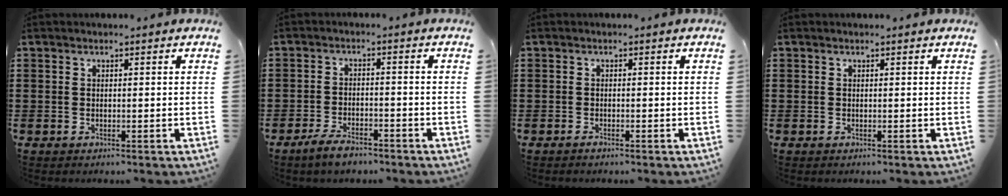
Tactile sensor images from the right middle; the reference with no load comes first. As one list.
[{"total": 3.5, "force": [-2.9, 1.0, 1.7], "torque": [-0.036, 0.007, -0.057]}, {"total": 0.6, "force": [-0.5, 0.0, 0.3], "torque": [-0.007, -0.004, -0.009]}, {"total": 0.0}]